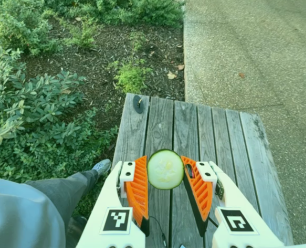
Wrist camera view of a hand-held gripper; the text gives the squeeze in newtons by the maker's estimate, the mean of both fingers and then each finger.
{"total": 6.4, "left": 6.1, "right": 6.7}